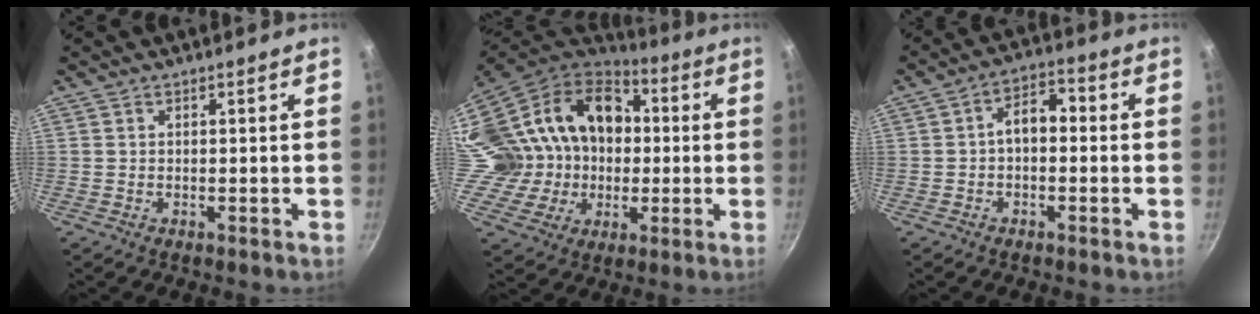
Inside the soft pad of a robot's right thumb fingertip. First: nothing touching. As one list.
[{"total": 27.8, "force": [2.2, 23.9, 14.0], "torque": [-0.286, 0.045, 0.055]}, {"total": 5.9, "force": [-0.4, 3.7, 4.6], "torque": [-0.050, 0.023, -0.018]}]